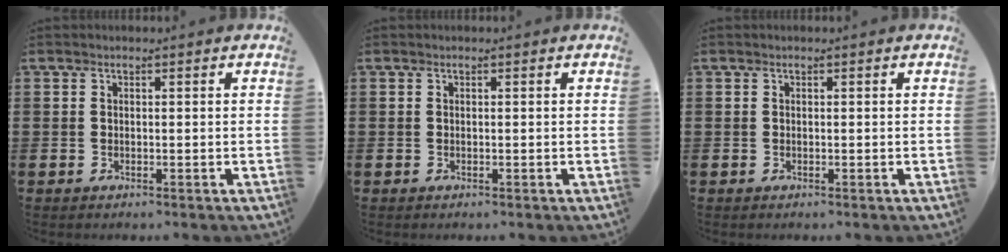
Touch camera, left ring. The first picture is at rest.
{"total": 0.0}
{"total": 0.0}